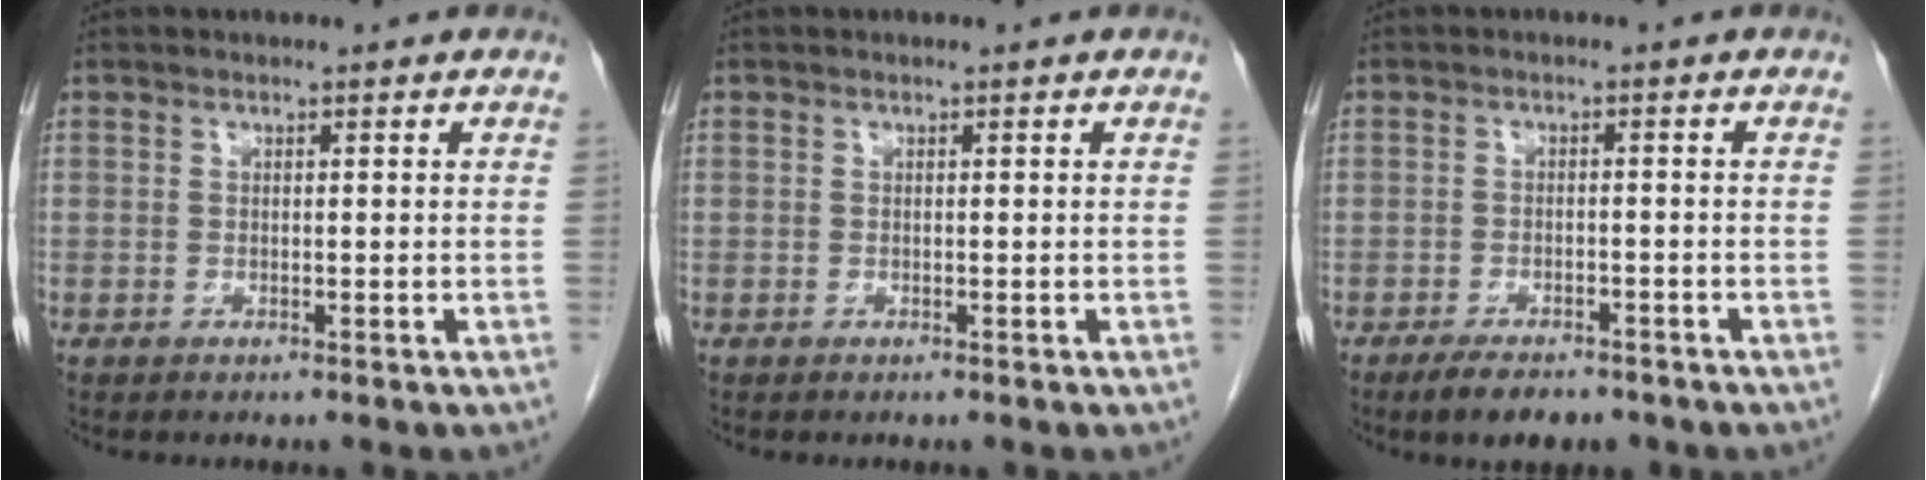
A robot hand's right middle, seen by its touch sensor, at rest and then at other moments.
{"total": 0.0}
{"total": 5.6, "force": [-4.3, 2.0, 2.9], "torque": [-0.046, -0.004, -0.064]}